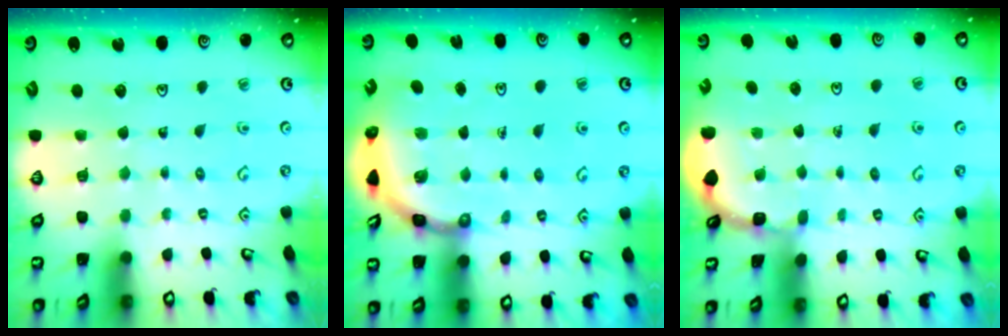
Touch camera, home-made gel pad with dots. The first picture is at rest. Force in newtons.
{"total": 4.9, "press": 4.7, "slide": 1.4}
{"total": 1.6, "press": 1.6, "slide": 0.1}